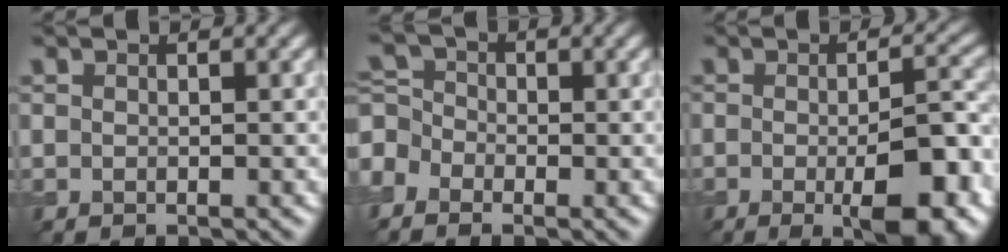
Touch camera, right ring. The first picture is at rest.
{"total": 3.0, "force": [-2.3, 1.7, 0.9], "torque": [-0.028, 0.011, -0.038]}
{"total": 7.7, "force": [-2.3, 1.9, 7.2], "torque": [-0.101, 0.000, -0.025]}